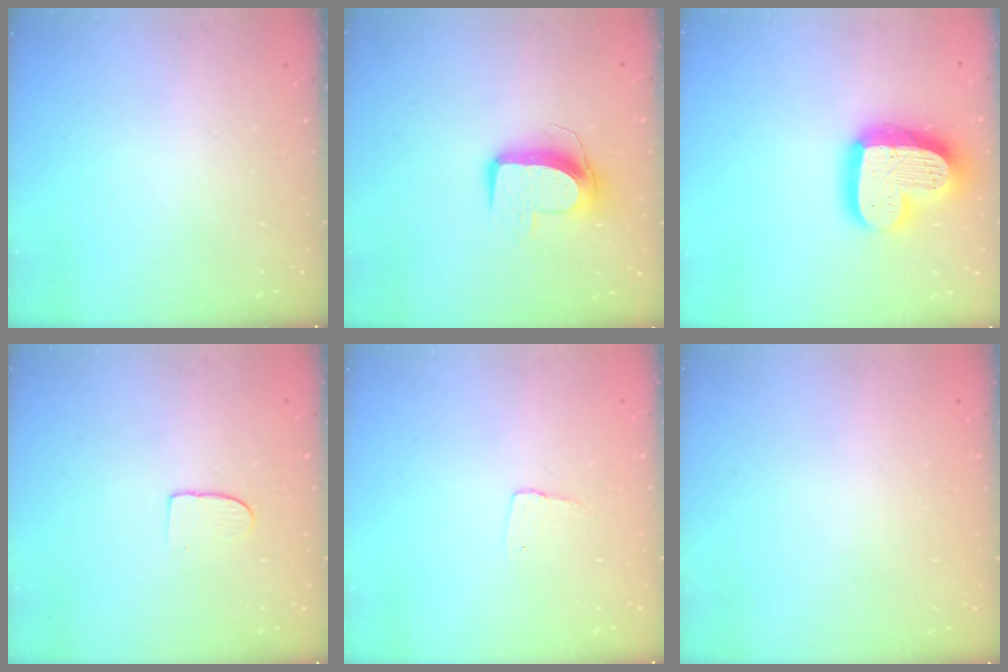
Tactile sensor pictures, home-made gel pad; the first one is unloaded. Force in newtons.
{"total": 10.3, "press": 10.3, "slide": 0.2}
{"total": 19.5, "press": 19.4, "slide": 1.7}
{"total": 6.8, "press": 6.8, "slide": 0.5}
{"total": 3.6, "press": 3.6, "slide": 0.4}
{"total": 0.0}